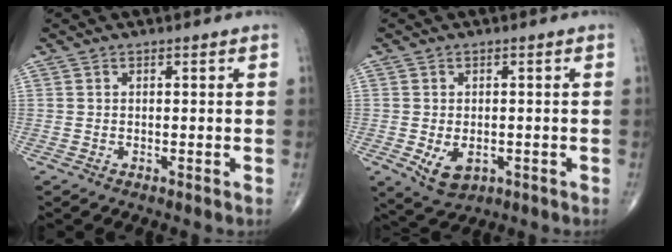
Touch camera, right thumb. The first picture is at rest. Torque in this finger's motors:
{"motor_torque": [-0.04, 0.17, 0.33, 0.20, 0.08]}